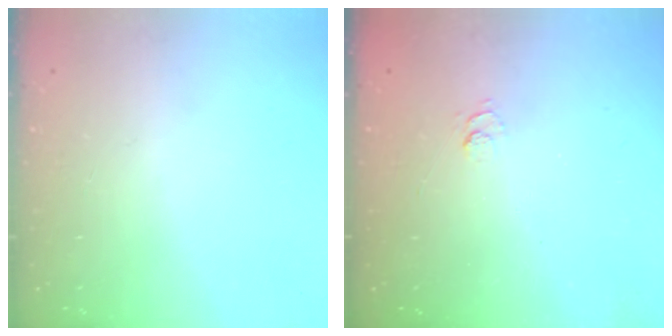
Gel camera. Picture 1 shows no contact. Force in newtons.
{"total": 2.7, "press": 2.2, "slide": 1.5}